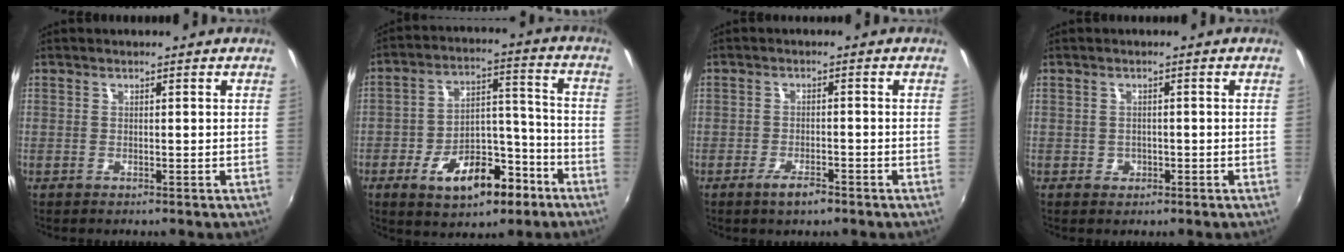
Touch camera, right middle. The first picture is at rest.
{"total": 14.1, "force": [-7.8, 7.6, 9.0], "torque": [-0.159, 0.029, -0.109]}
{"total": 3.6, "force": [-2.5, 1.2, 2.3], "torque": [-0.054, -0.007, -0.046]}
{"total": 2.0, "force": [-0.6, 1.9, 0.5], "torque": [-0.008, -0.003, -0.006]}